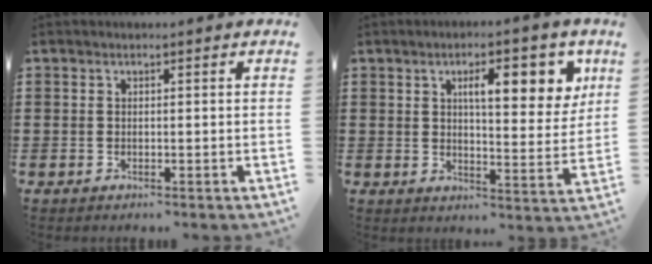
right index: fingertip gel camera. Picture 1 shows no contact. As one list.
[{"total": 8.5, "force": [3.6, 2.9, 7.1], "torque": [-0.107, -0.004, 0.051]}]